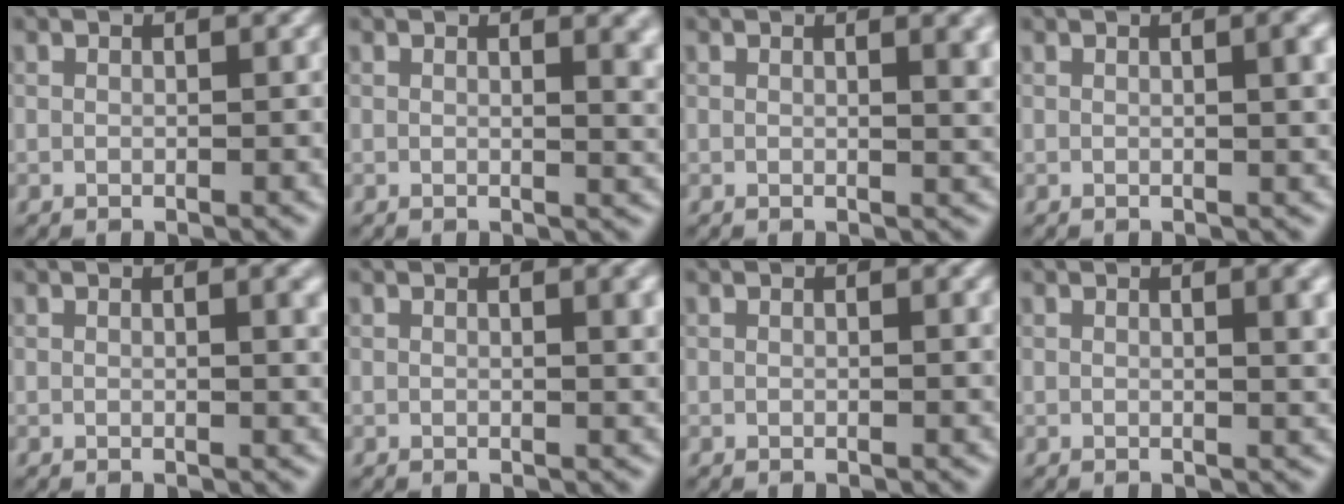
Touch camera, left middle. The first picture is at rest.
{"total": 3.7, "force": [1.3, 1.4, 3.2], "torque": [-0.024, 0.002, 0.015]}
{"total": 3.6, "force": [1.2, 1.3, 3.1], "torque": [-0.025, 0.004, 0.013]}
{"total": 3.6, "force": [0.7, 1.2, 3.3], "torque": [-0.033, 0.009, 0.008]}
{"total": 2.8, "force": [0.8, 0.9, 2.5], "torque": [-0.020, 0.004, 0.007]}
{"total": 3.1, "force": [1.0, 1.0, 2.7], "torque": [-0.023, 0.005, 0.011]}
{"total": 0.8, "force": [0.3, 0.2, 0.7], "torque": [-0.006, 0.002, 0.002]}
{"total": 4.0, "force": [1.2, 1.4, 3.5], "torque": [-0.032, 0.007, 0.013]}